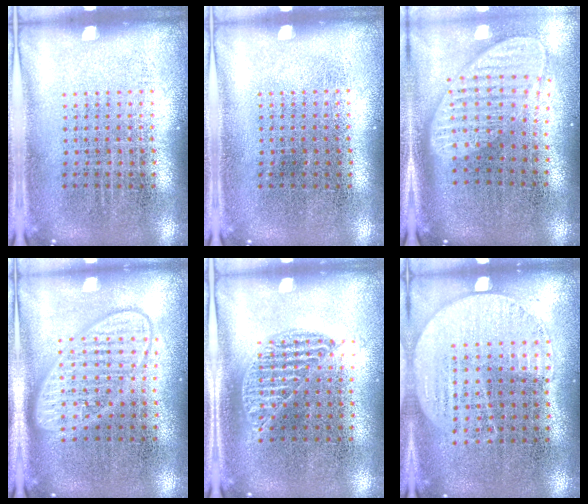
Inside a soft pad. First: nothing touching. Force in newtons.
{"total": 0.0}
{"total": 2.0, "press": 1.6, "slide": 1.2}
{"total": 2.9, "press": 2.8, "slide": 0.4}
{"total": 0.9, "press": 0.8, "slide": 0.4}
{"total": 0.8, "press": 0.6, "slide": 0.5}